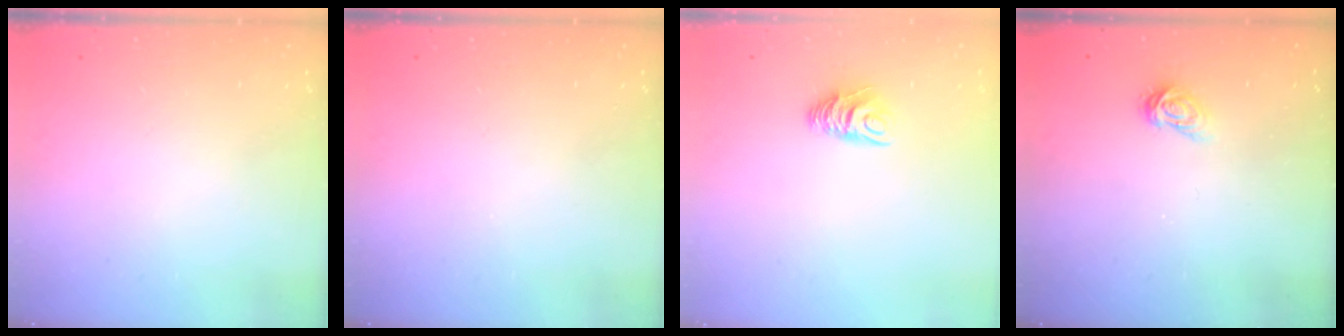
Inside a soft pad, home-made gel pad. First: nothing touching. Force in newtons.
{"total": 0.0}
{"total": 7.0, "press": 7.0, "slide": 0.2}
{"total": 3.9, "press": 3.9, "slide": 0.6}